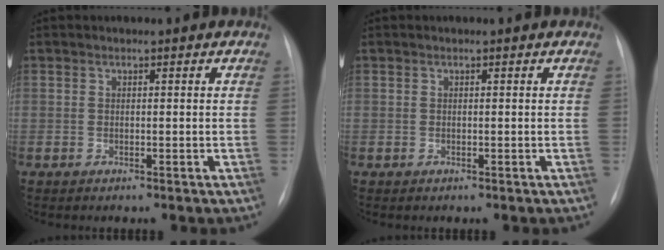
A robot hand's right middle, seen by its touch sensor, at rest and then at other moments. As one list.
[{"total": 0.0}]